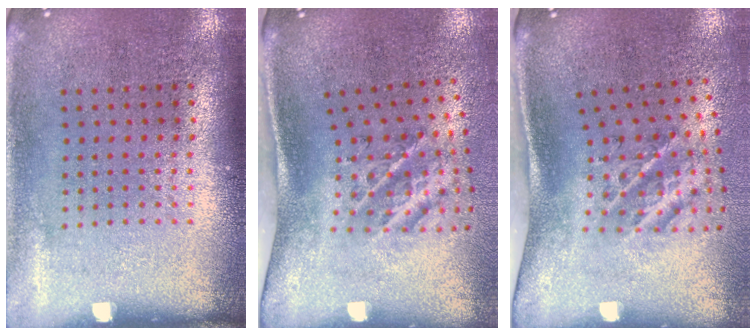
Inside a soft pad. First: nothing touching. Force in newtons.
{"total": 2.3, "press": 1.3, "slide": 1.9}
{"total": 2.3, "press": 1.3, "slide": 1.9}